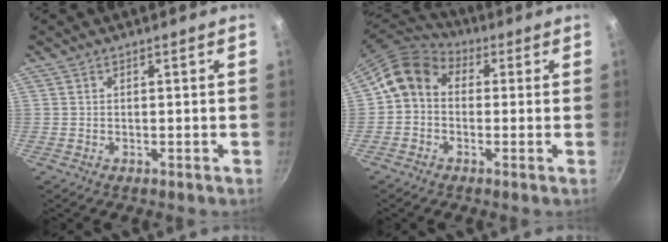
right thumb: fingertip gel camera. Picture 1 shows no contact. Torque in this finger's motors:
{"motor_torque": [0.63, 1.38, 0.15, -0.05, 0.25]}